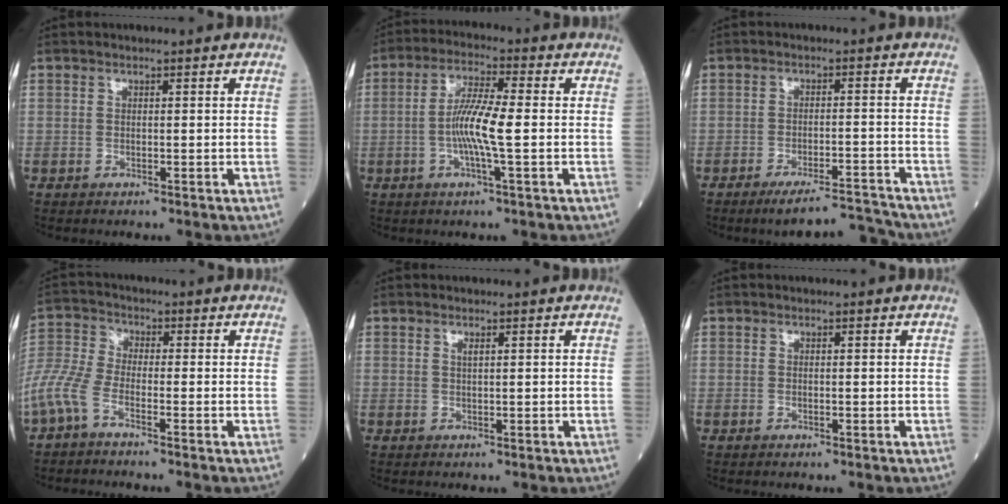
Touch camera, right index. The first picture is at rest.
{"total": 7.8, "force": [-1.0, 0.3, 7.7], "torque": [-0.152, 0.000, -0.026]}
{"total": 6.2, "force": [-5.9, -0.5, 1.7], "torque": [-0.013, 0.004, -0.098]}
{"total": 6.5, "force": [-3.9, 1.9, 4.8], "torque": [-0.130, 0.003, -0.091]}
{"total": 0.6, "force": [0.3, 0.0, 0.5], "torque": [-0.012, -0.001, 0.006]}
{"total": 0.0}